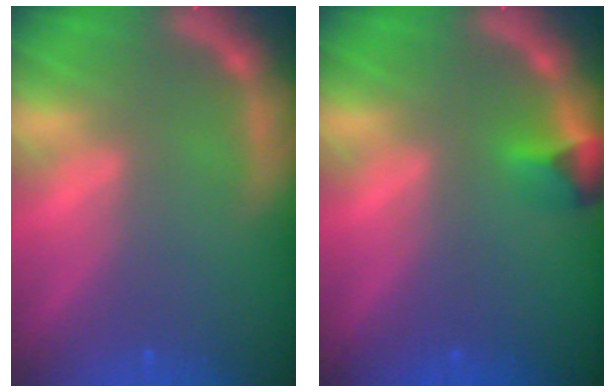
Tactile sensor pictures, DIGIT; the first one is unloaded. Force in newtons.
{"total": 1.9}